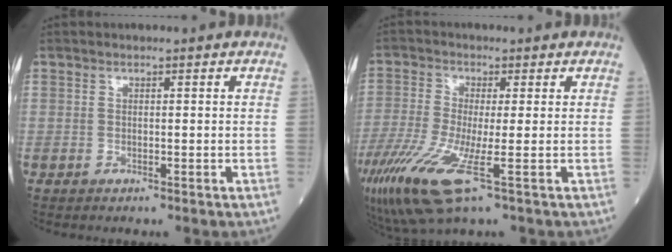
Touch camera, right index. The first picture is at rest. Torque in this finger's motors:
{"motor_torque": [0.63, -0.30, 0.29, 0.19]}